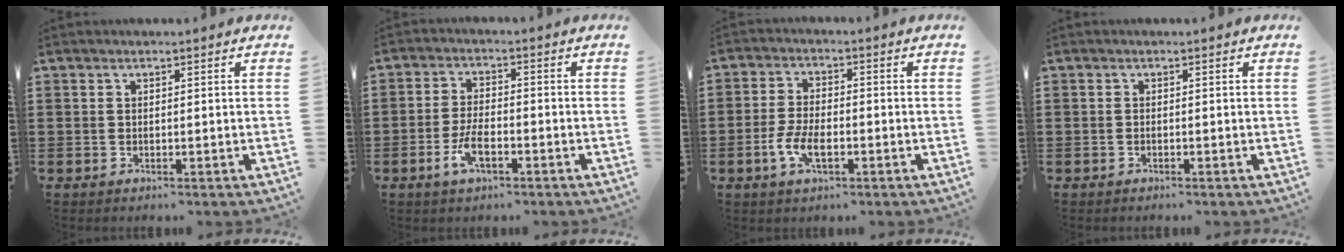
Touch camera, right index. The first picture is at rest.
{"total": 4.4, "force": [-2.0, 1.7, 3.6], "torque": [-0.080, 0.001, -0.042]}
{"total": 5.1, "force": [-2.0, 2.3, 4.1], "torque": [-0.096, -0.006, -0.044]}
{"total": 0.0}